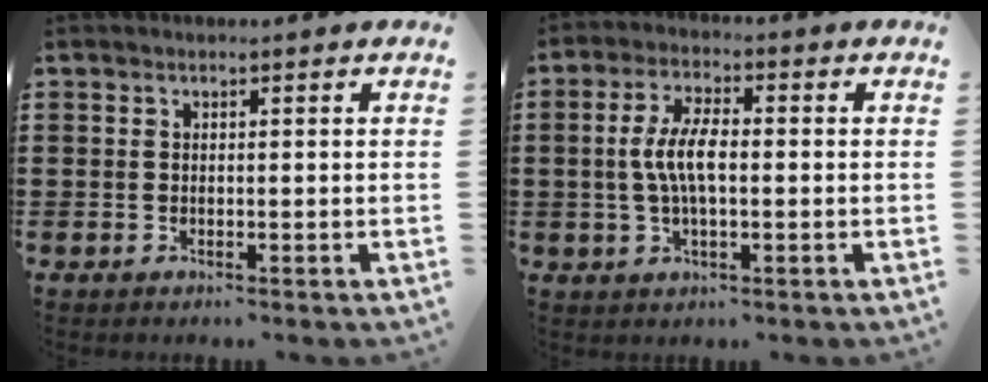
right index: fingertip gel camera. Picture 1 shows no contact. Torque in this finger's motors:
{"motor_torque": [0.54, 0.05, 0.31, 0.21]}